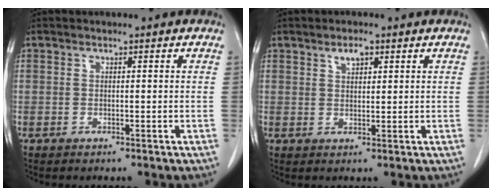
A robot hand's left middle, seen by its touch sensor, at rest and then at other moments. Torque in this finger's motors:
{"motor_torque": [0.15, -0.11, 0.02, 0.00]}